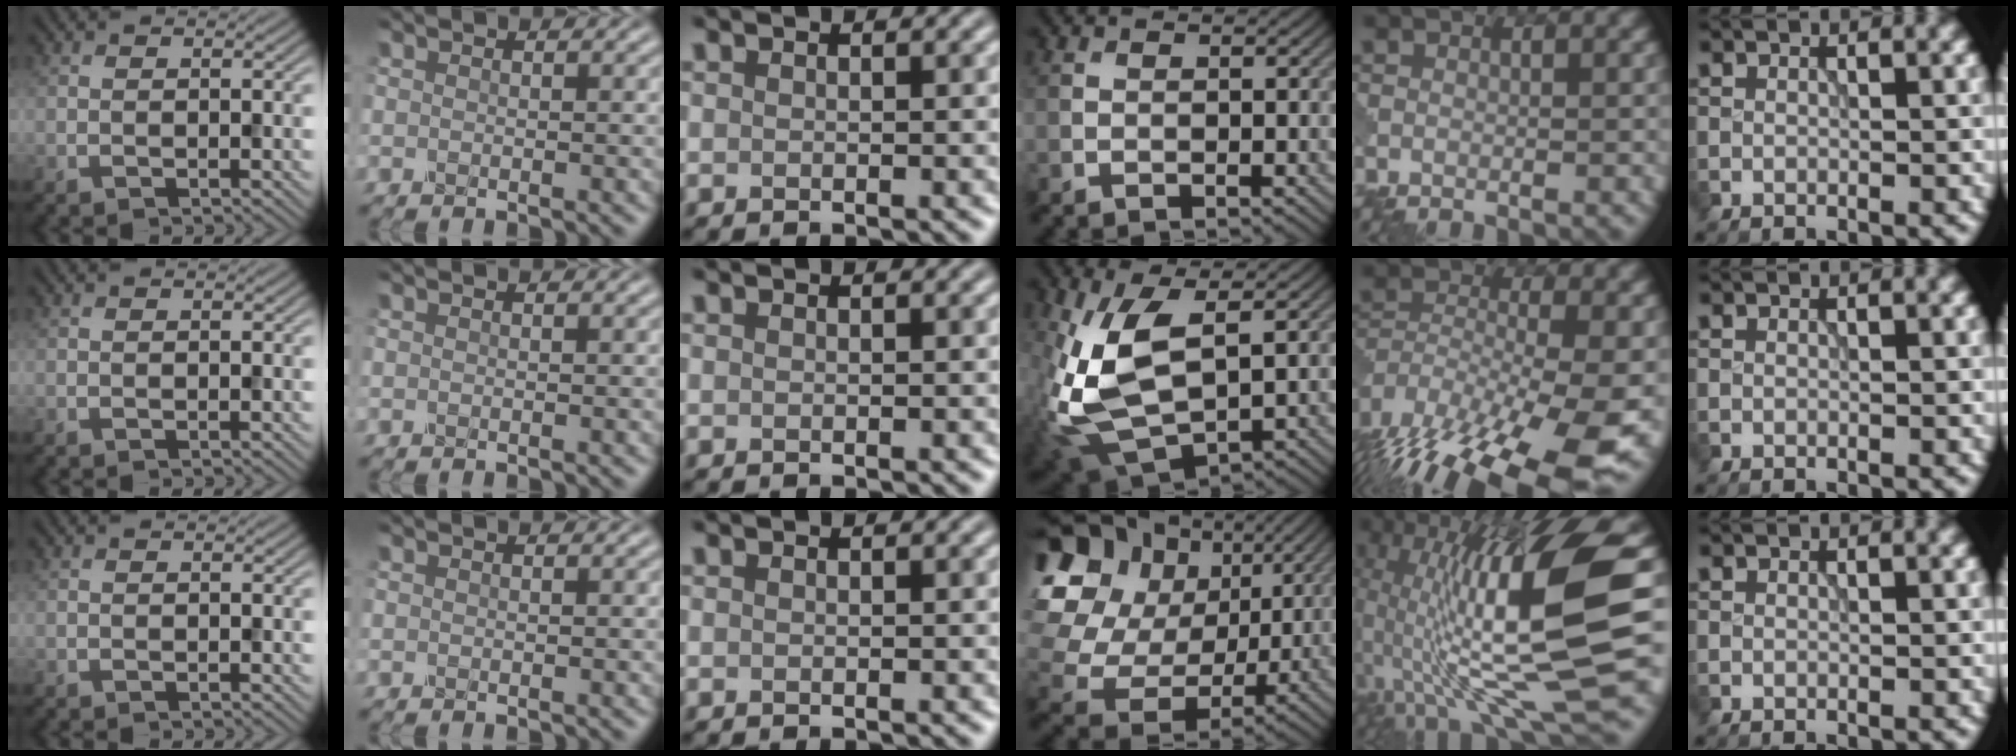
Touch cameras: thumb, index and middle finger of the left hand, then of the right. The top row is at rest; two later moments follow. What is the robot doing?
{"motion": "wrap", "object": "tissue paper"}